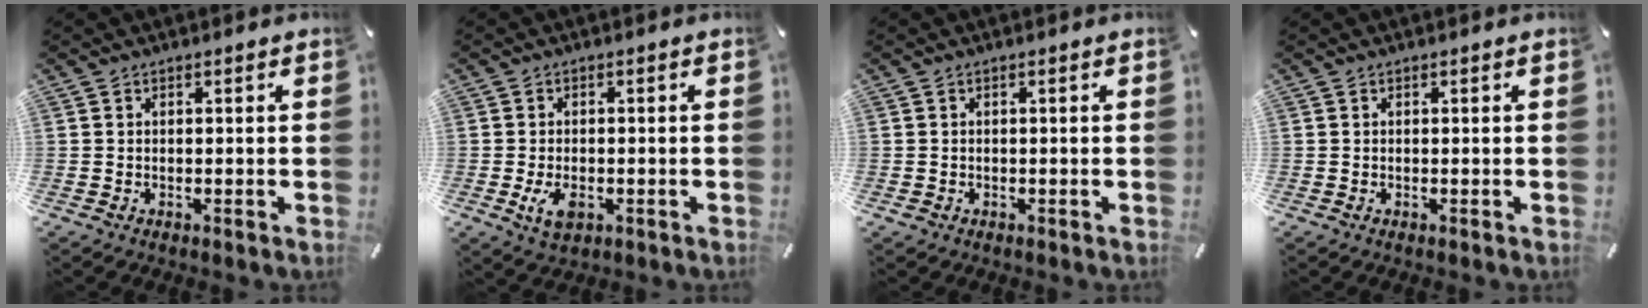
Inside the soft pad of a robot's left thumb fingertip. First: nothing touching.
{"total": 4.3, "force": [-1.2, 2.7, 3.1], "torque": [-0.081, -0.003, -0.027]}
{"total": 0.6, "force": [-0.1, 0.5, 0.2], "torque": [-0.003, 0.002, -0.004]}
{"total": 0.0}